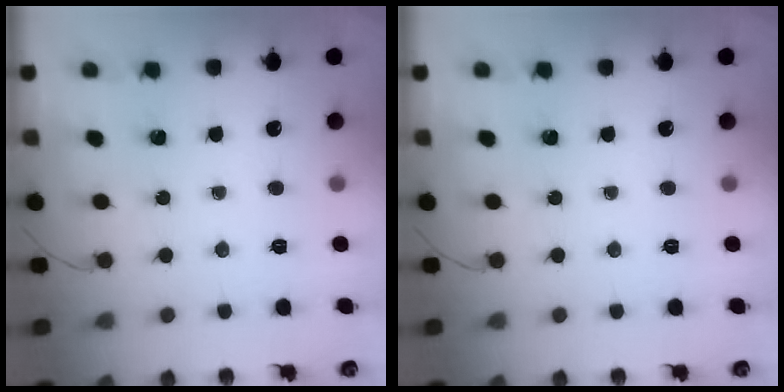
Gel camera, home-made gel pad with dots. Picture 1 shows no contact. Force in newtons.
{"total": 0.0}